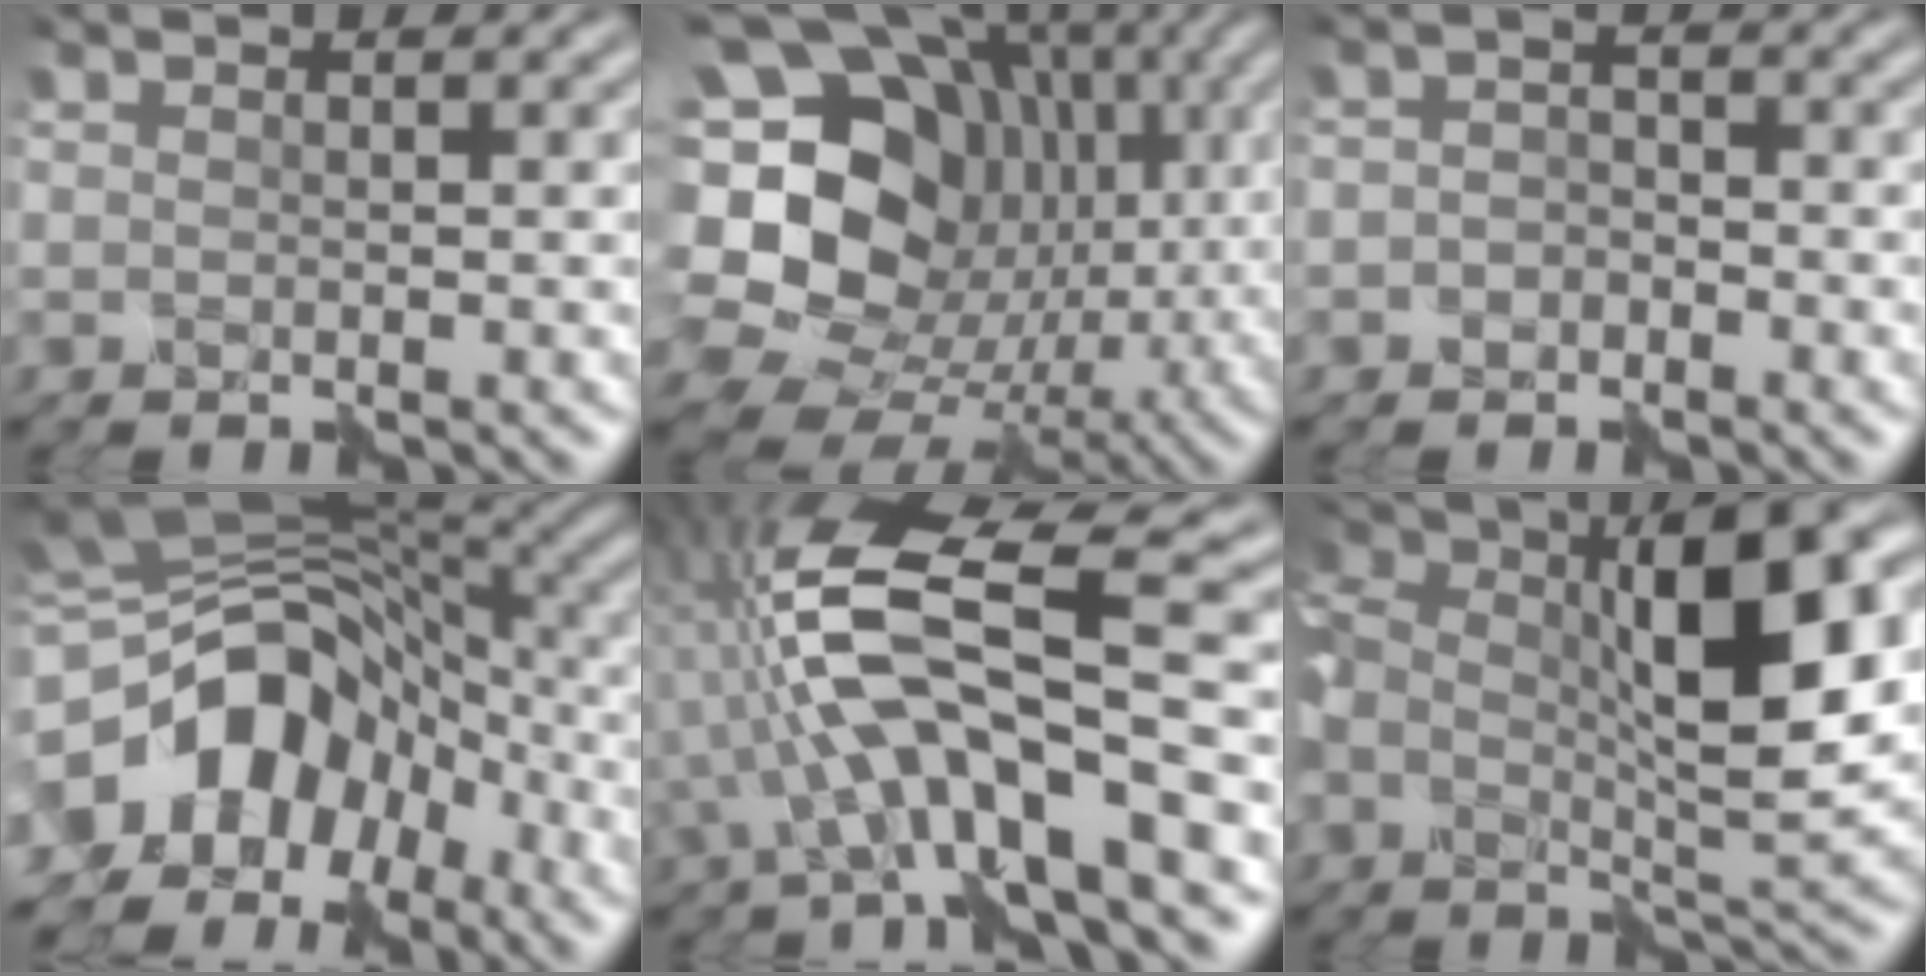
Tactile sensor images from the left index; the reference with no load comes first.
{"total": 19.1, "force": [1.9, 16.1, 10.2], "torque": [-0.231, 0.033, 0.032]}
{"total": 1.4, "force": [-1.1, 0.8, 0.2], "torque": [-0.001, 0.004, -0.024]}
{"total": 14.6, "force": [-4.8, 9.9, 9.6], "torque": [-0.165, 0.002, -0.084]}
{"total": 11.7, "force": [-2.4, 3.8, 10.8], "torque": [-0.201, 0.021, -0.055]}
{"total": 12.5, "force": [0.8, 5.5, 11.2], "torque": [-0.190, 0.009, 0.003]}